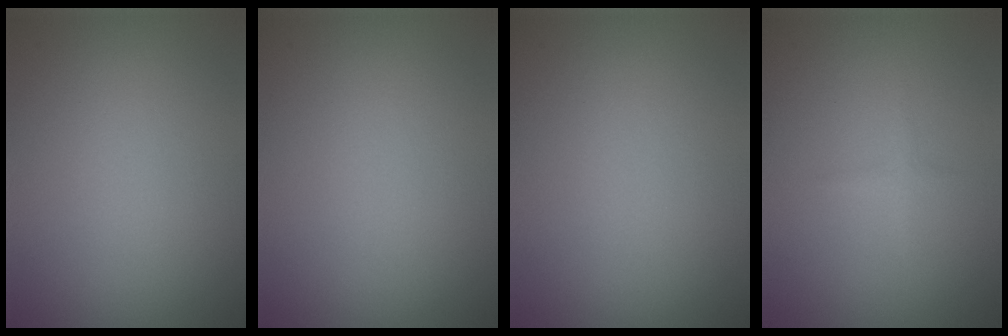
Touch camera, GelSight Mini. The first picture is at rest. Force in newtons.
{"total": 0.0}
{"total": 0.0}
{"total": 0.7, "press": 0.7, "slide": 0.1}